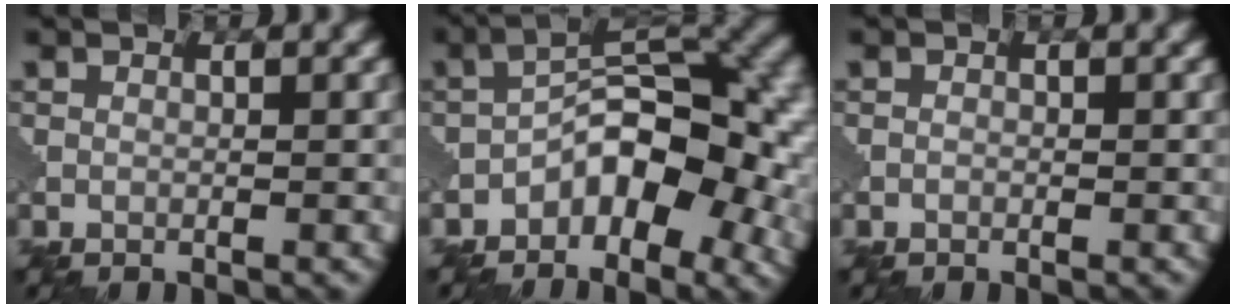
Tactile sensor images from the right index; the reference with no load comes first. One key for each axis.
{"total": 10.3, "fx": -3.3, "fy": 5.4, "fz": 8.1, "tx": -0.100, "ty": 0.017, "tz": -0.065}
{"total": 0.0}